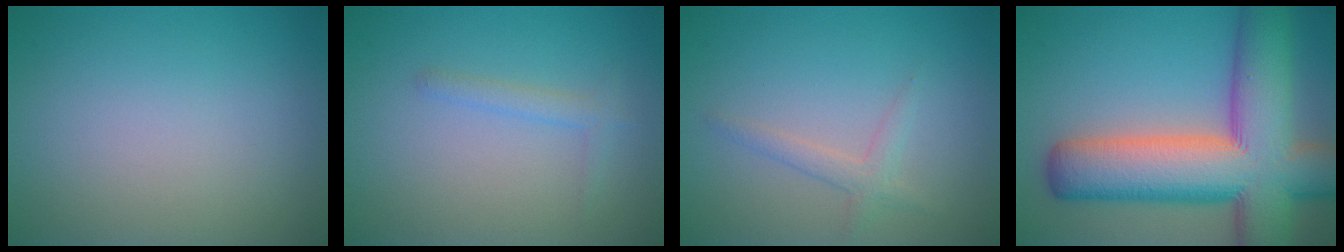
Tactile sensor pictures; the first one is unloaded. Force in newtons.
{"total": 1.3, "press": 1.3, "slide": 0.0}
{"total": 1.6, "press": 1.6, "slide": 0.1}
{"total": 14.6, "press": 14.6, "slide": 0.7}